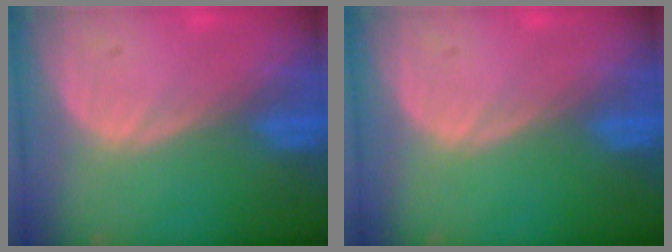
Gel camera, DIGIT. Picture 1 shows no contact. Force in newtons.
{"total": 0.0}